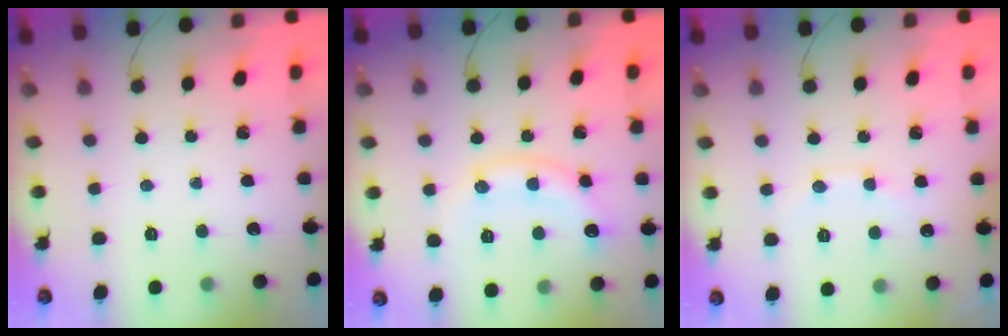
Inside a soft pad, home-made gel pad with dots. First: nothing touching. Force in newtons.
{"total": 11.0, "press": 11.0, "slide": 0.6}
{"total": 7.0, "press": 6.9, "slide": 1.2}